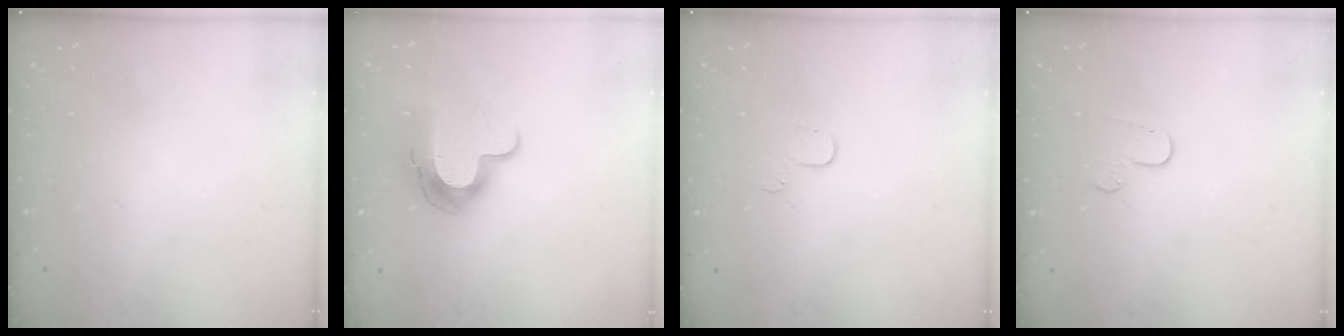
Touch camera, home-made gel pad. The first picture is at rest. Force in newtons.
{"total": 12.2, "press": 12.2, "slide": 0.3}
{"total": 4.2, "press": 4.2, "slide": 0.4}
{"total": 5.7, "press": 5.7, "slide": 0.5}